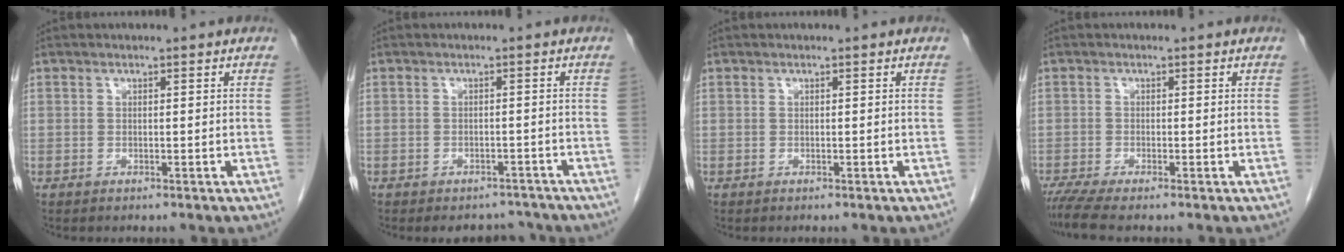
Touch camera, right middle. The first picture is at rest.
{"total": 4.6, "force": [-4.2, 1.9, 0.4], "torque": [0.004, 0.006, -0.052]}
{"total": 0.0}
{"total": 3.7, "force": [-3.0, -0.2, 2.1], "torque": [-0.043, -0.012, -0.059]}